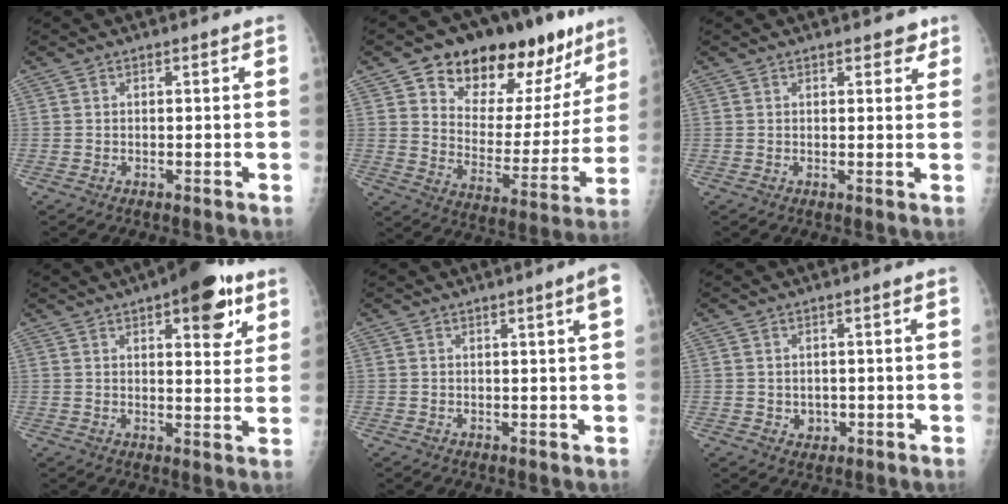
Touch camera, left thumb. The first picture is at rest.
{"total": 24.2, "force": [14.5, 12.6, 14.7], "torque": [-0.163, -0.042, 0.225]}
{"total": 2.8, "force": [1.8, 1.3, 1.6], "torque": [-0.001, -0.006, 0.020]}
{"total": 12.9, "force": [6.6, 5.0, 9.8], "torque": [-0.095, -0.022, 0.083]}
{"total": 3.3, "force": [1.3, -0.3, 3.0], "torque": [-0.042, -0.004, 0.019]}
{"total": 2.2, "force": [-0.2, 2.0, 1.1], "torque": [-0.006, 0.001, 0.004]}